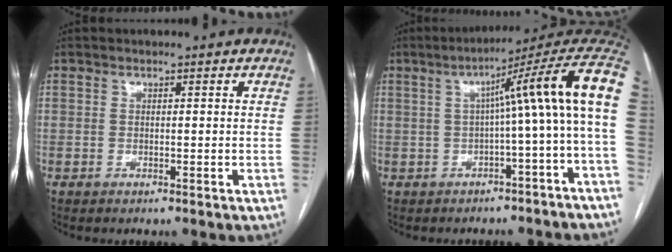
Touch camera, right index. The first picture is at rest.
{"total": 13.0, "force": [0.9, -0.5, 12.9], "torque": [-0.168, 0.045, 0.004]}